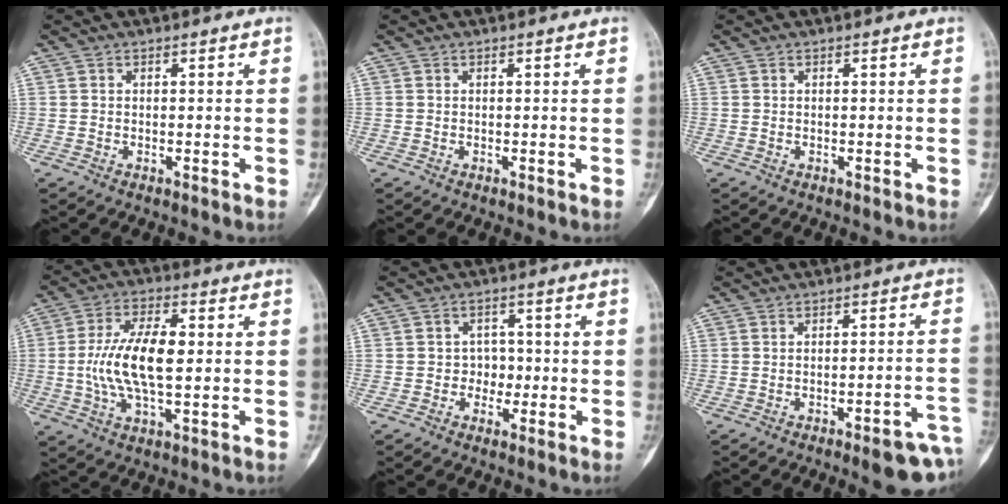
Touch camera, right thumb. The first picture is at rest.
{"total": 0.0}
{"total": 0.0}
{"total": 12.7, "force": [0.2, 5.6, 11.4], "torque": [-0.225, 0.011, 0.002]}
{"total": 4.1, "force": [-0.8, 3.7, 1.7], "torque": [0.009, 0.014, -0.020]}
{"total": 8.3, "force": [-4.7, 2.3, 6.5], "torque": [-0.069, 0.029, -0.051]}